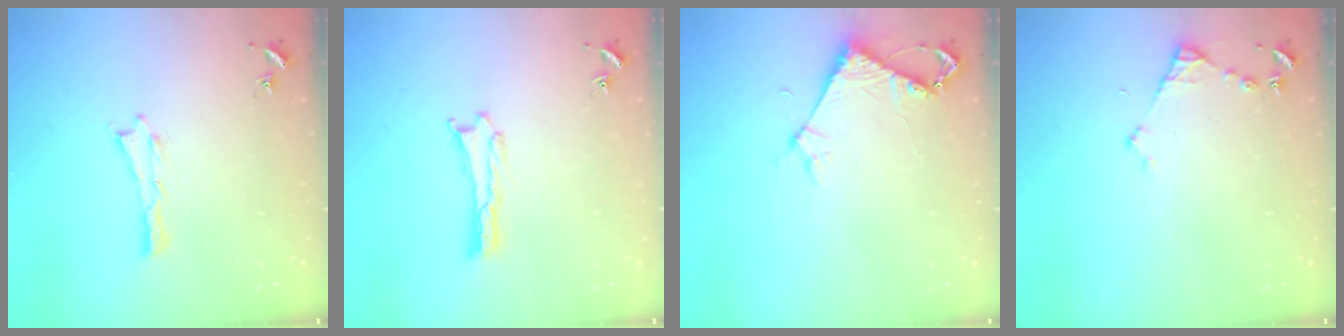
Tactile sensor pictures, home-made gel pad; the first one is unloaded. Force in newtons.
{"total": 0.0}
{"total": 3.9, "press": 3.8, "slide": 0.3}
{"total": 3.2, "press": 3.2, "slide": 0.3}